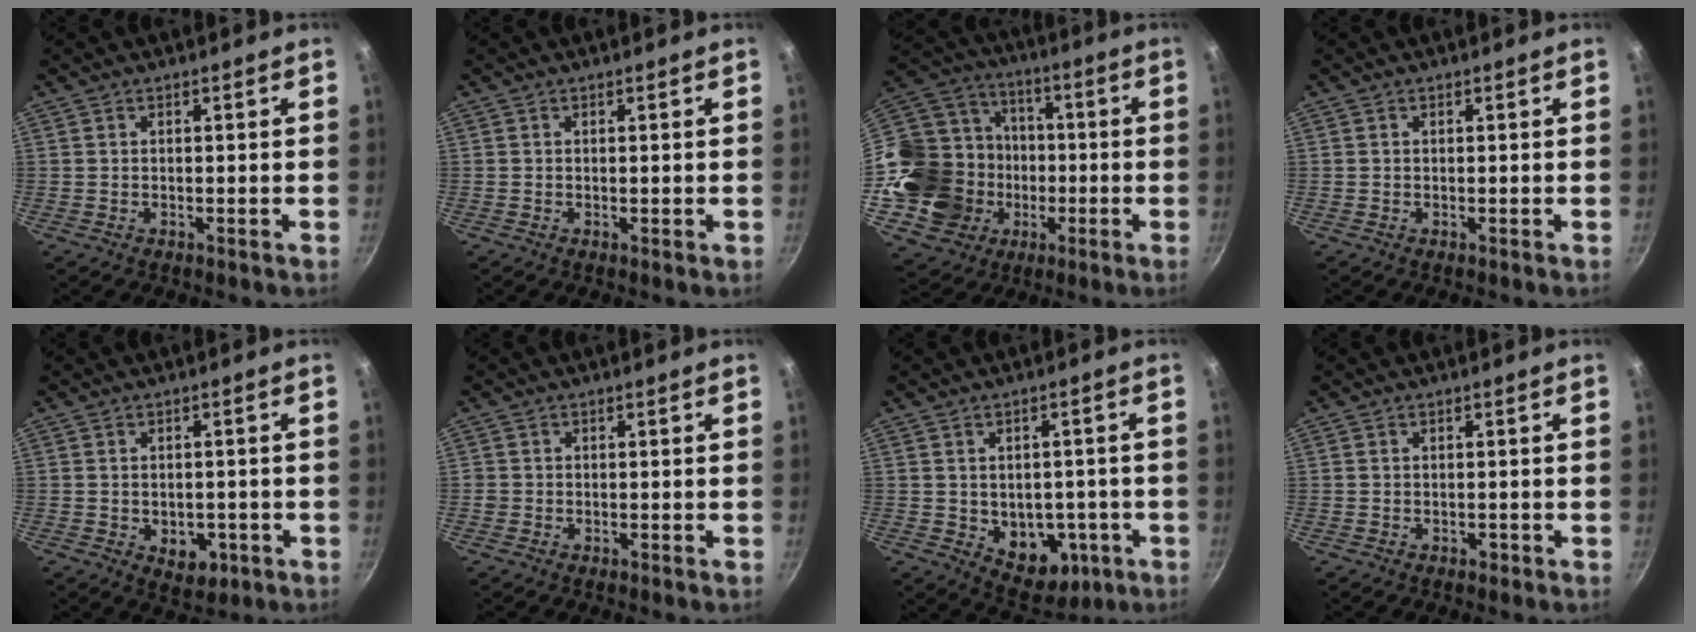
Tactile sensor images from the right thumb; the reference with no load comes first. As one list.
[{"total": 0.0}, {"total": 24.3, "force": [-3.6, 20.8, 11.9], "torque": [-0.226, 0.062, -0.036]}, {"total": 0.0}, {"total": 5.6, "force": [-1.8, 3.9, 3.6], "torque": [-0.031, 0.004, -0.015]}, {"total": 1.1, "force": [-0.3, 1.0, 0.2], "torque": [-0.004, 0.001, -0.007]}, {"total": 10.5, "force": [-2.5, 7.6, 6.8], "torque": [-0.049, 0.000, -0.015]}, {"total": 0.9, "force": [-0.5, 0.7, 0.4], "torque": [-0.003, 0.003, -0.005]}]